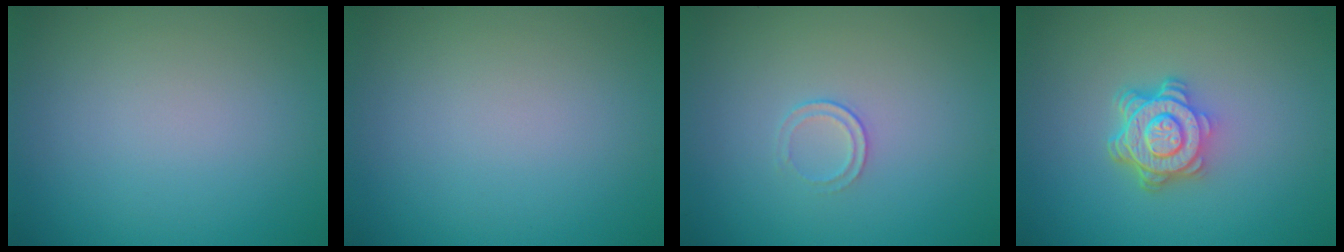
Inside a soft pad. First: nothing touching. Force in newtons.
{"total": 0.0}
{"total": 1.0, "press": 0.5, "slide": 0.9}
{"total": 4.8, "press": 3.7, "slide": 3.1}